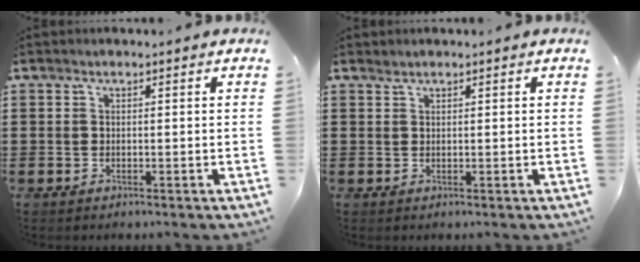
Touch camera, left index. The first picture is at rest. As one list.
[{"total": 0.6, "force": [0.6, 0.1, 0.1], "torque": [-0.005, -0.001, 0.013]}]